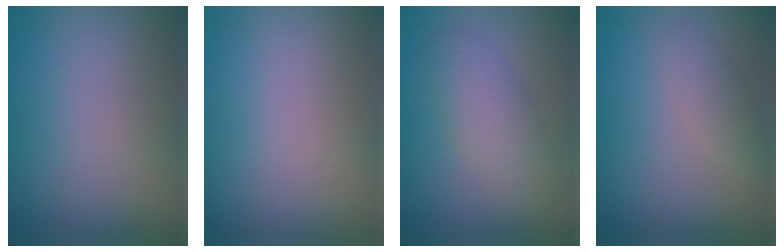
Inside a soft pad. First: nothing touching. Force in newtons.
{"total": 0.0}
{"total": 3.5, "press": 3.5, "slide": 0.1}
{"total": 1.6, "press": 1.6, "slide": 0.1}